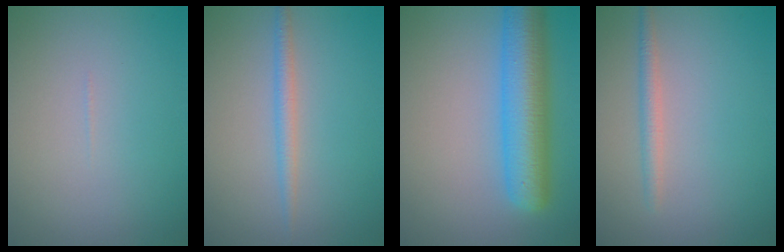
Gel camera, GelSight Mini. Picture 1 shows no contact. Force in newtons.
{"total": 1.7, "press": 1.7, "slide": 0.1}
{"total": 7.7, "press": 7.6, "slide": 0.4}
{"total": 1.5, "press": 1.5, "slide": 0.0}